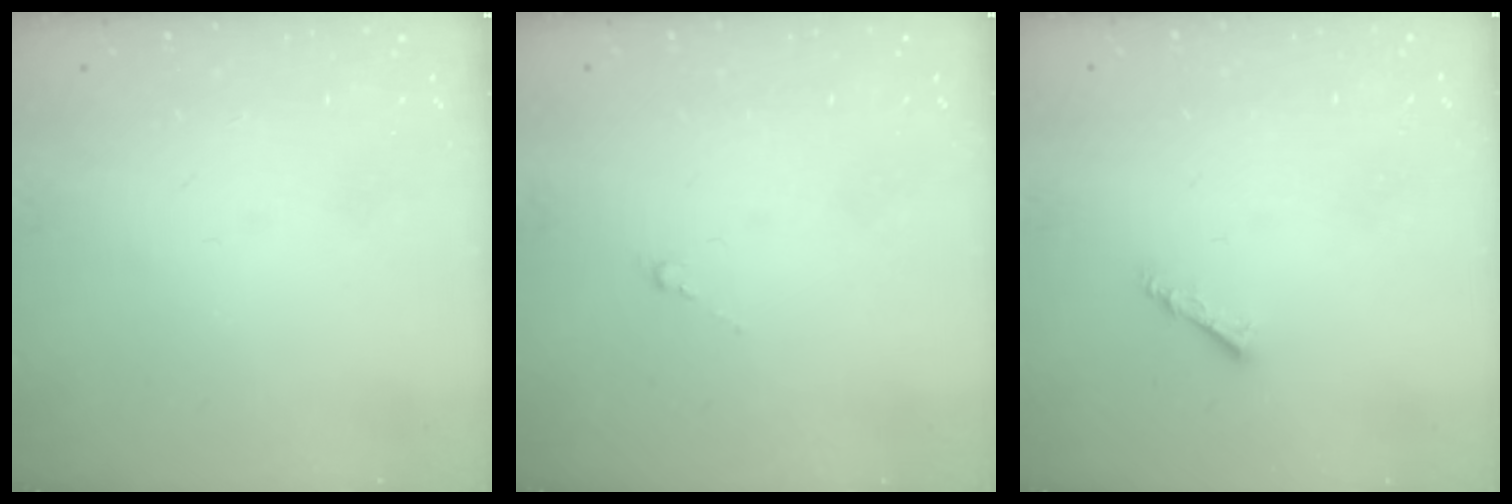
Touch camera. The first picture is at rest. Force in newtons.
{"total": 0.6, "press": 0.4, "slide": 0.4}
{"total": 3.0, "press": 2.9, "slide": 0.6}